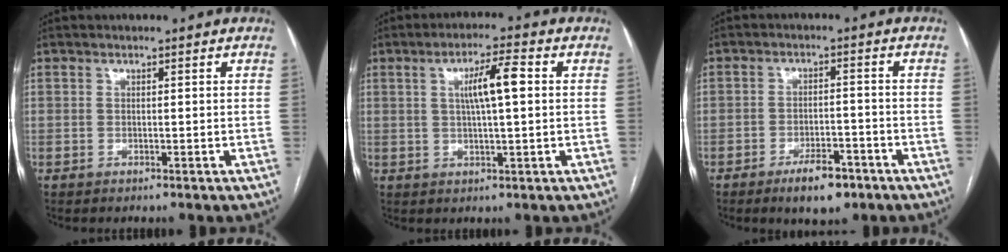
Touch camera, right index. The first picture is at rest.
{"total": 6.5, "force": [1.3, 0.7, 6.3], "torque": [-0.111, 0.010, 0.022]}
{"total": 6.4, "force": [-4.2, 2.4, 4.1], "torque": [-0.066, 0.000, -0.062]}